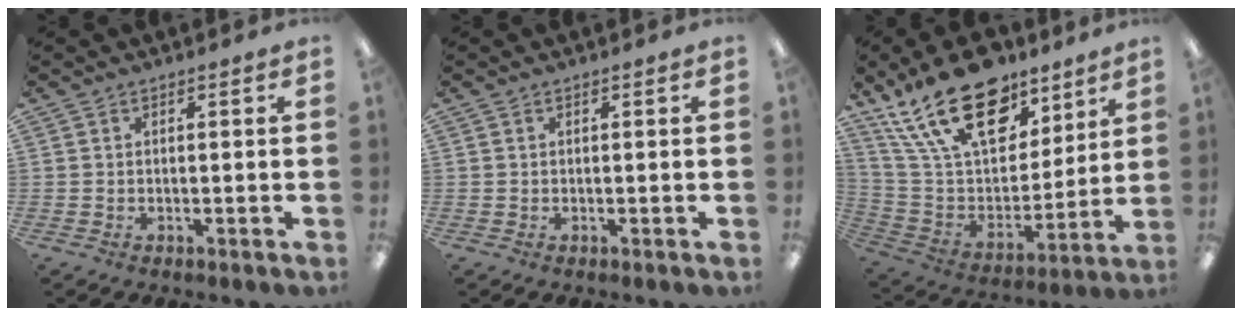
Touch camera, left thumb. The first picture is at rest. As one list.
[{"total": 0.0}, {"total": 23.9, "force": [15.0, 12.6, 13.7], "torque": [-0.260, -0.081, 0.267]}]